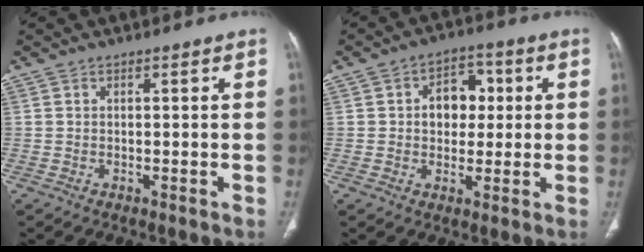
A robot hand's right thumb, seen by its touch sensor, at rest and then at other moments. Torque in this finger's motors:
{"motor_torque": [0.38, 1.86, 0.52, 0.36, 0.08]}